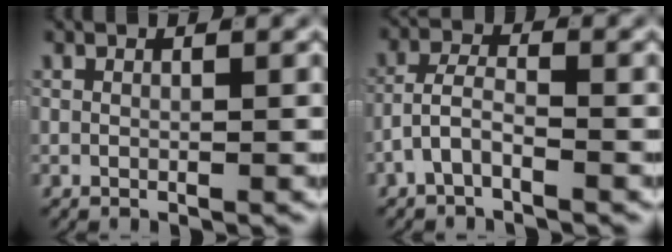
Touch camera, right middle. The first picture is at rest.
{"total": 3.0, "force": [-1.6, 1.4, 2.1], "torque": [-0.038, -0.005, -0.031]}